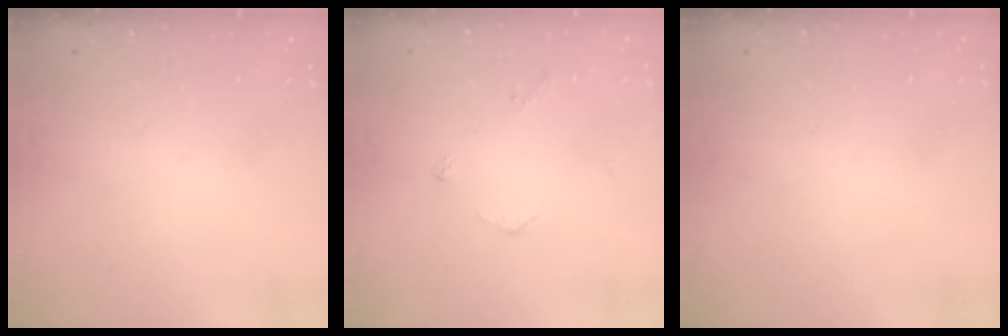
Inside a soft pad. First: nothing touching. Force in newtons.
{"total": 2.8, "press": 2.8, "slide": 0.4}
{"total": 1.8, "press": 1.7, "slide": 0.1}